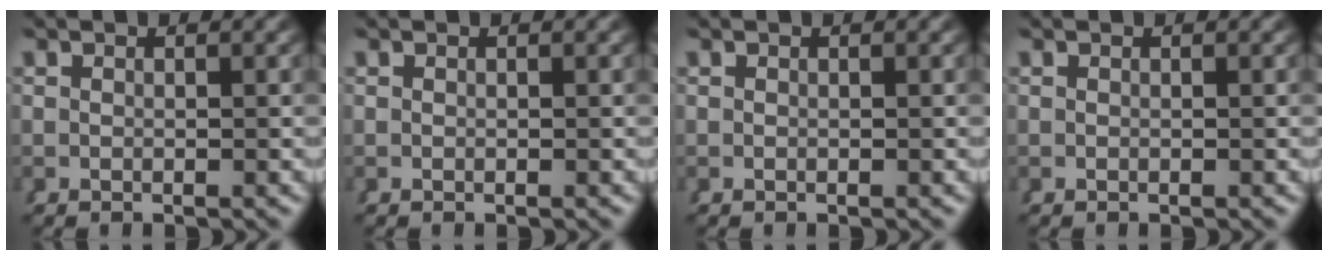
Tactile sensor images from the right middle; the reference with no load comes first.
{"total": 0.0}
{"total": 0.0}
{"total": 0.0}